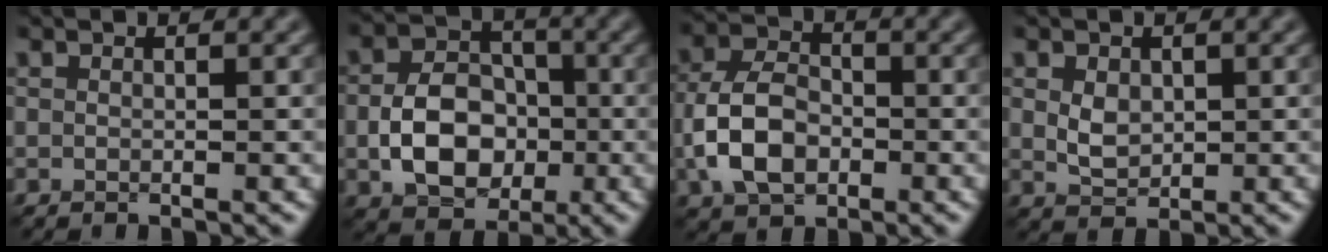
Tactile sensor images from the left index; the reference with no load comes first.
{"total": 6.8, "force": [-1.6, 4.8, 4.5], "torque": [-0.080, 0.001, -0.028]}
{"total": 6.2, "force": [-1.7, 4.1, 4.3], "torque": [-0.092, 0.005, -0.038]}
{"total": 2.3, "force": [0.3, 1.6, 1.6], "torque": [-0.035, -0.002, 0.007]}